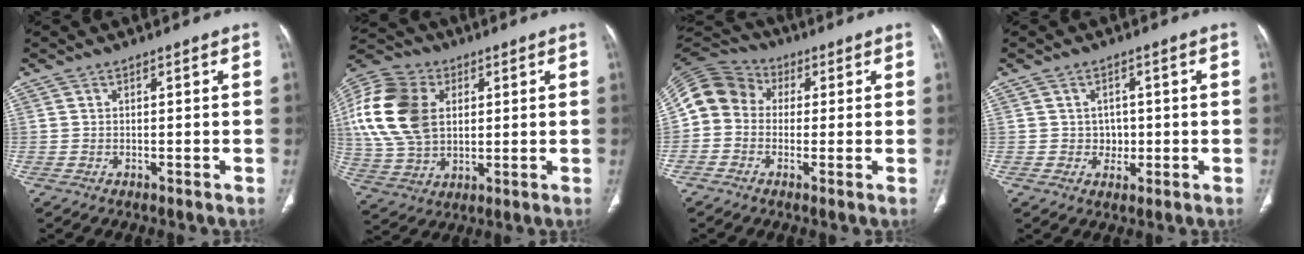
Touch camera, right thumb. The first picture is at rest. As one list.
[{"total": 20.3, "force": [4.2, 14.4, 13.7], "torque": [-0.283, 0.000, 0.080]}, {"total": 10.2, "force": [0.3, 9.0, 4.8], "torque": [-0.085, 0.031, -0.012]}, {"total": 3.2, "force": [-0.1, 3.0, 1.2], "torque": [0.006, 0.005, -0.001]}]